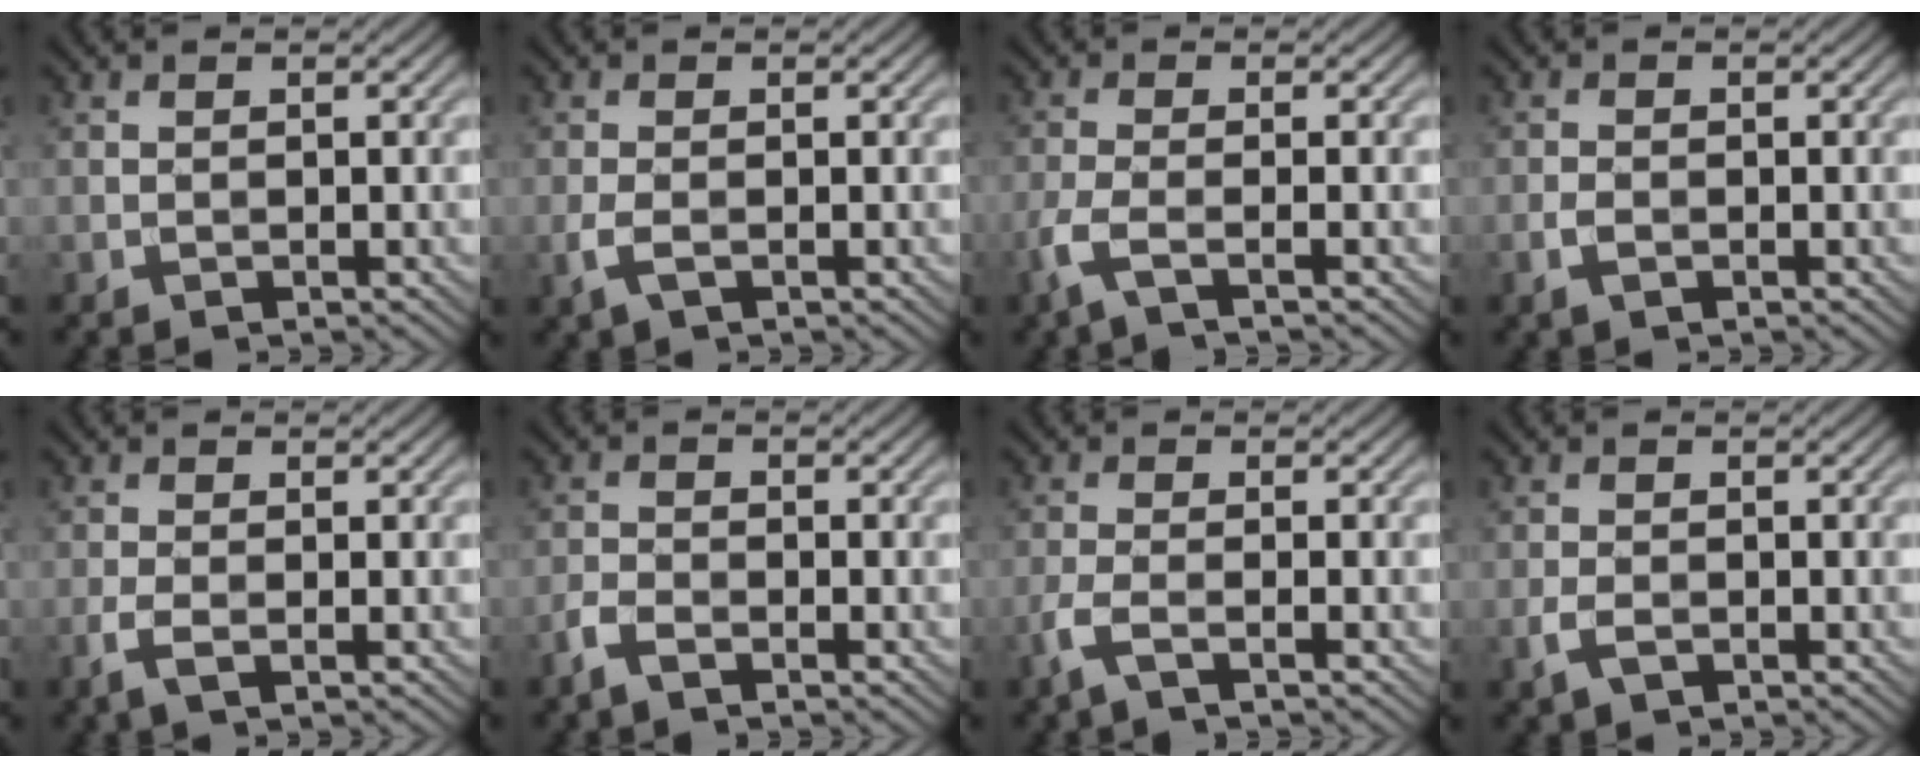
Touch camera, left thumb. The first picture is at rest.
{"total": 2.2, "force": [-0.8, 0.9, 1.8], "torque": [-0.052, -0.005, -0.021]}
{"total": 3.6, "force": [-1.9, 0.7, 2.9], "torque": [-0.066, -0.001, -0.055]}
{"total": 1.6, "force": [-0.8, 0.8, 1.2], "torque": [-0.027, -0.002, -0.017]}
{"total": 2.2, "force": [-0.9, 0.6, 1.9], "torque": [-0.048, -0.002, -0.024]}
{"total": 2.5, "force": [-1.8, 0.9, 1.5], "torque": [-0.038, -0.002, -0.044]}
{"total": 3.0, "force": [-1.7, 0.6, 2.4], "torque": [-0.055, -0.001, -0.048]}
{"total": 2.4, "force": [-1.1, 1.4, 1.6], "torque": [-0.044, -0.007, -0.024]}